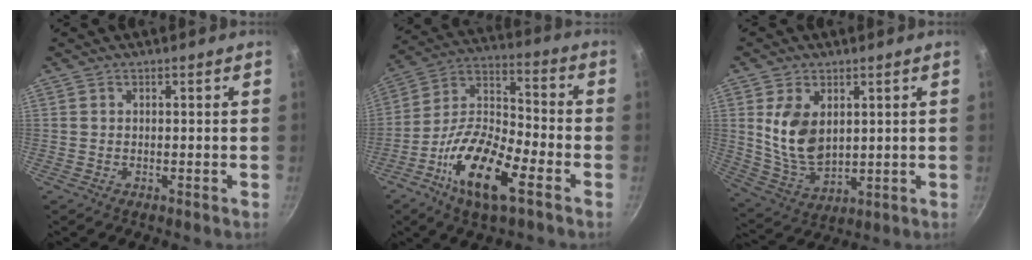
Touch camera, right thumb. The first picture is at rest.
{"total": 17.7, "force": [-8.3, 6.6, 14.1], "torque": [-0.258, 0.045, -0.170]}
{"total": 11.0, "force": [2.7, 7.0, 8.1], "torque": [-0.141, -0.027, 0.068]}